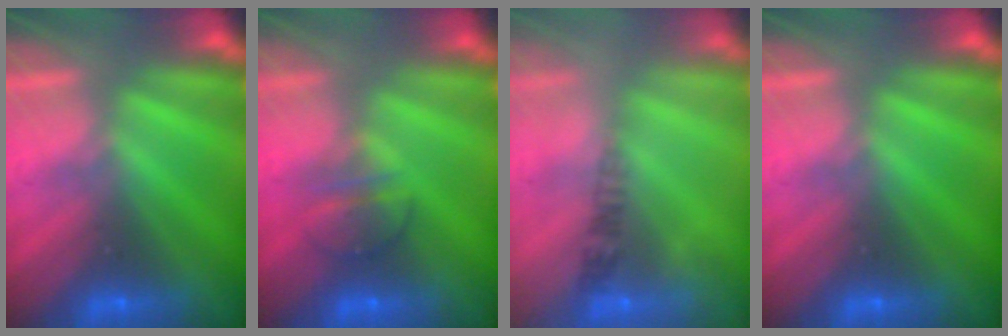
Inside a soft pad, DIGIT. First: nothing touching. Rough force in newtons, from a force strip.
{"total": 2.4}
{"total": 2.5}
{"total": 0.0}